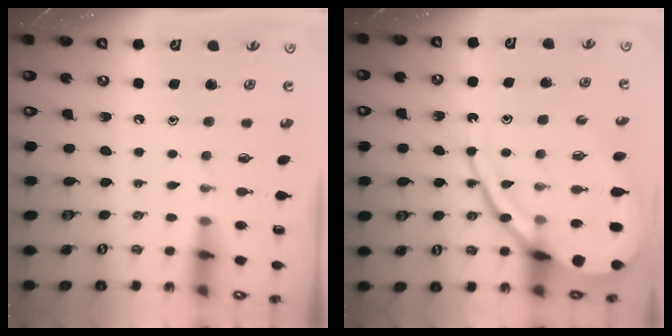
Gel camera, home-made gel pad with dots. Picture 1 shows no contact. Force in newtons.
{"total": 15.3, "press": 15.2, "slide": 1.6}